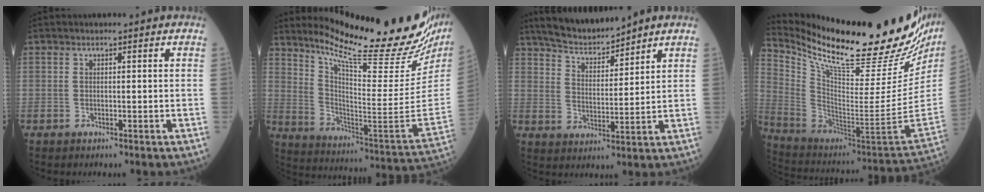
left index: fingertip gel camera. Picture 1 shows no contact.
{"total": 28.3, "force": [23.8, 3.0, 15.0], "torque": [-0.239, -0.091, 0.330]}
{"total": 8.9, "force": [8.4, 0.8, 2.8], "torque": [-0.057, 0.008, 0.159]}
{"total": 33.6, "force": [26.6, 5.4, 19.8], "torque": [-0.337, -0.086, 0.386]}